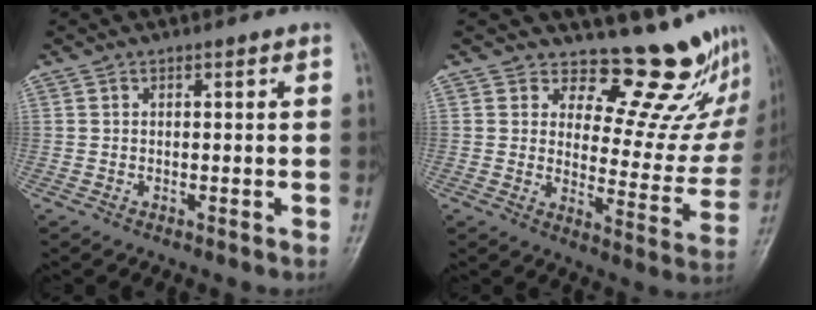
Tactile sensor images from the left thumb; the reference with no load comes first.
{"total": 14.4, "force": [13.0, 5.0, 3.8], "torque": [-0.002, -0.136, 0.158]}